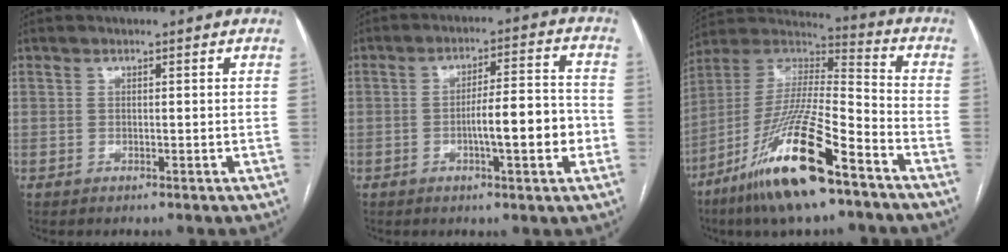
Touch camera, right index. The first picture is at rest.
{"total": 9.0, "force": [-2.4, 1.3, 8.6], "torque": [-0.134, 0.017, -0.036]}
{"total": 21.0, "force": [-12.3, 2.8, 16.8], "torque": [-0.349, -0.034, -0.227]}